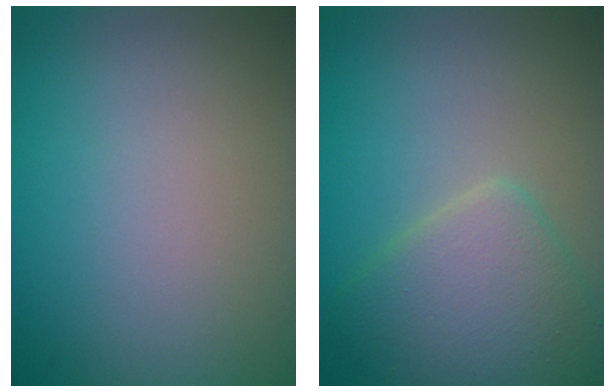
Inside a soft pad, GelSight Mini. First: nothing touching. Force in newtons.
{"total": 4.7, "press": 4.7, "slide": 0.1}